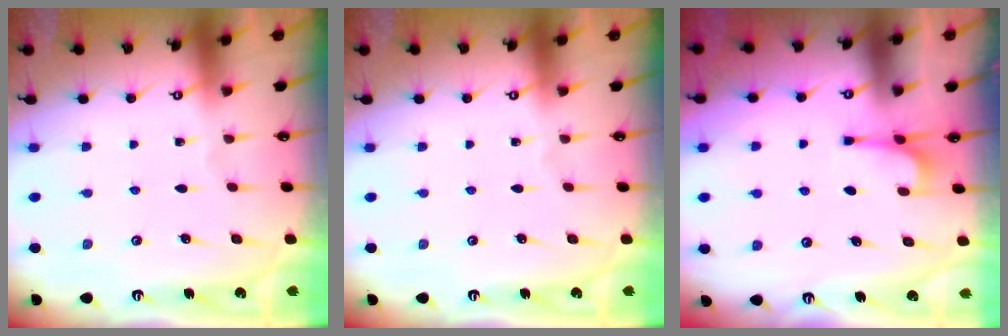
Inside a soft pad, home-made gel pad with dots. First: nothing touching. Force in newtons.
{"total": 0.0}
{"total": 1.2, "press": 1.2, "slide": 0.5}